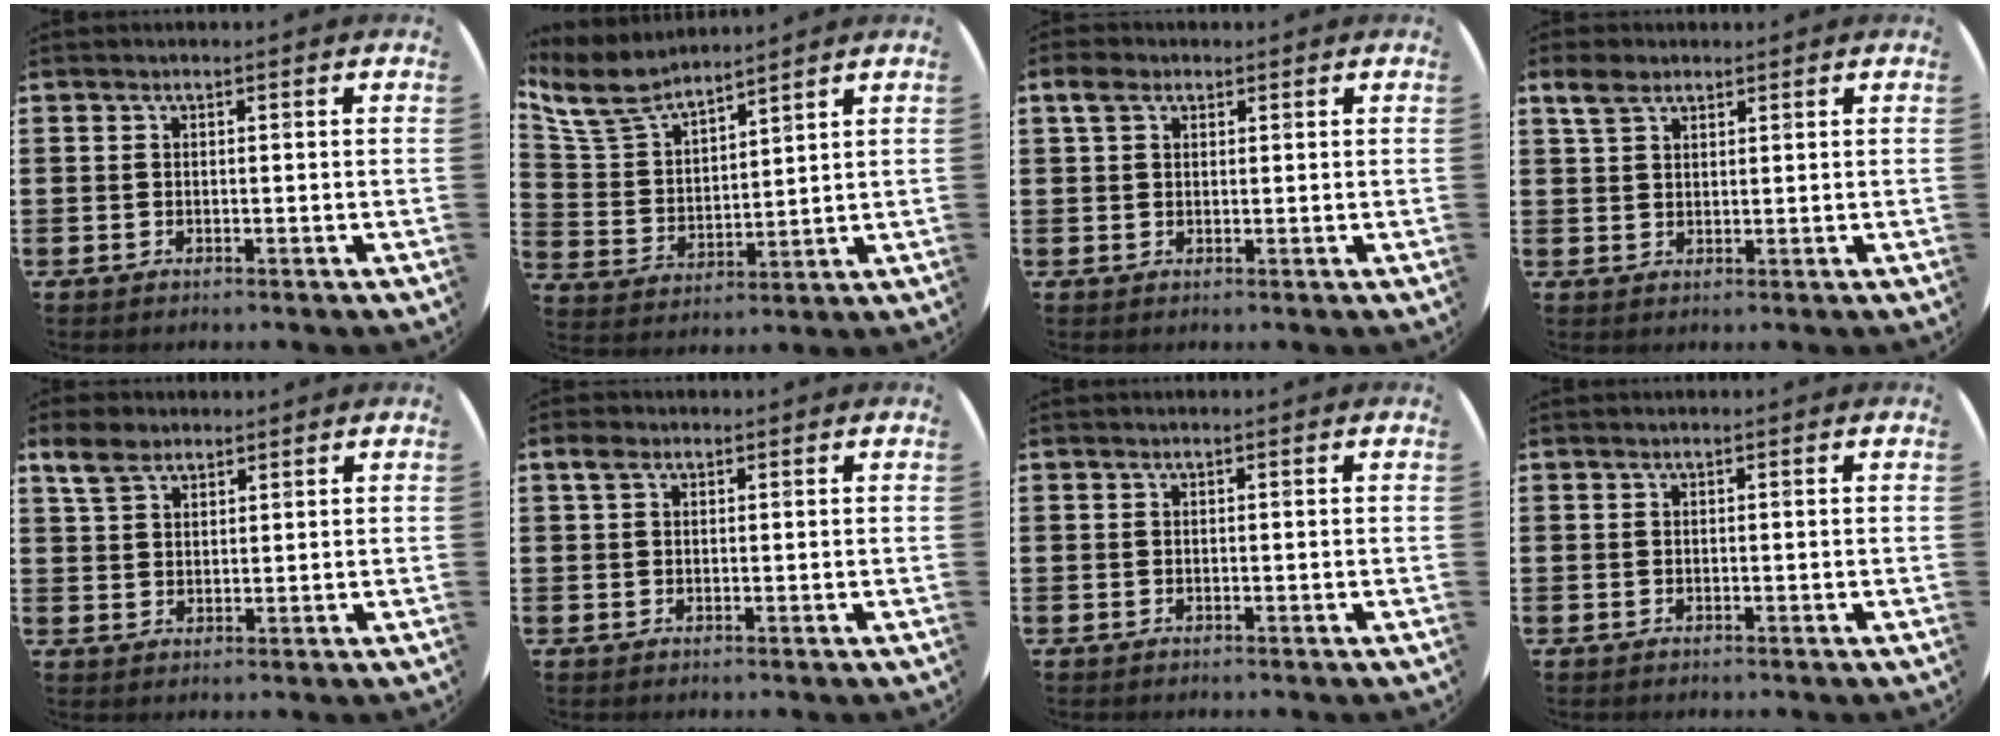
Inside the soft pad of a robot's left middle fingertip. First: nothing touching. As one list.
[{"total": 7.4, "force": [6.8, 2.0, 2.1], "torque": [-0.068, -0.026, 0.124]}, {"total": 2.6, "force": [1.7, 1.5, 1.3], "torque": [-0.012, 0.001, 0.028]}, {"total": 3.2, "force": [2.4, 1.6, 1.3], "torque": [-0.023, 0.003, 0.045]}, {"total": 4.5, "force": [3.4, 2.3, 1.8], "torque": [-0.044, 0.006, 0.065]}, {"total": 1.6, "force": [1.1, 1.0, 0.8], "torque": [-0.009, 0.004, 0.018]}, {"total": 0.0}, {"total": 0.0}]